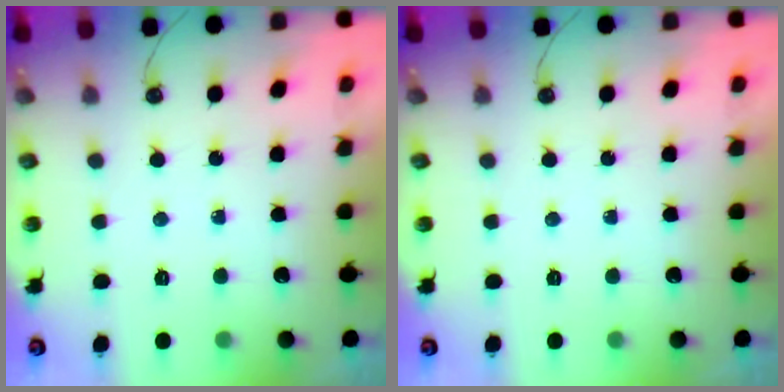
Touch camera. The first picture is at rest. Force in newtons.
{"total": 0.0}